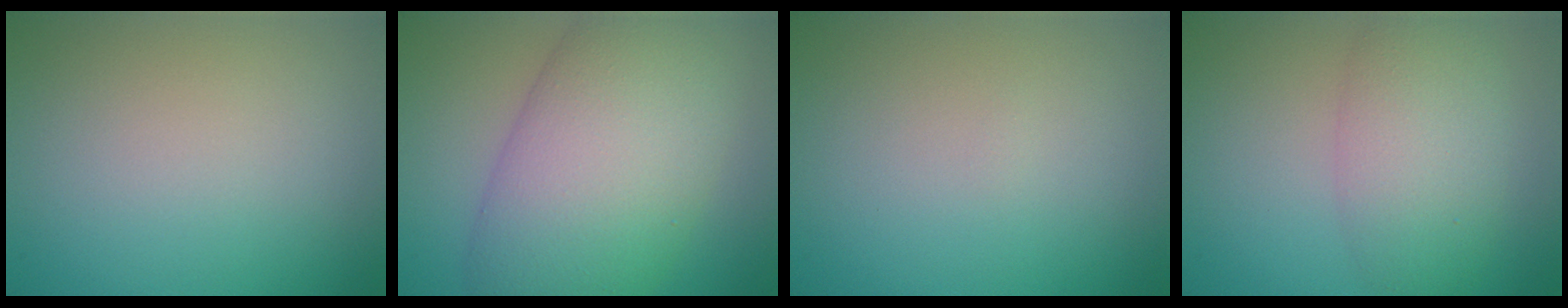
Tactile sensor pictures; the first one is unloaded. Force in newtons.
{"total": 11.9, "press": 11.9, "slide": 0.3}
{"total": 0.0}
{"total": 5.2, "press": 5.2, "slide": 0.1}